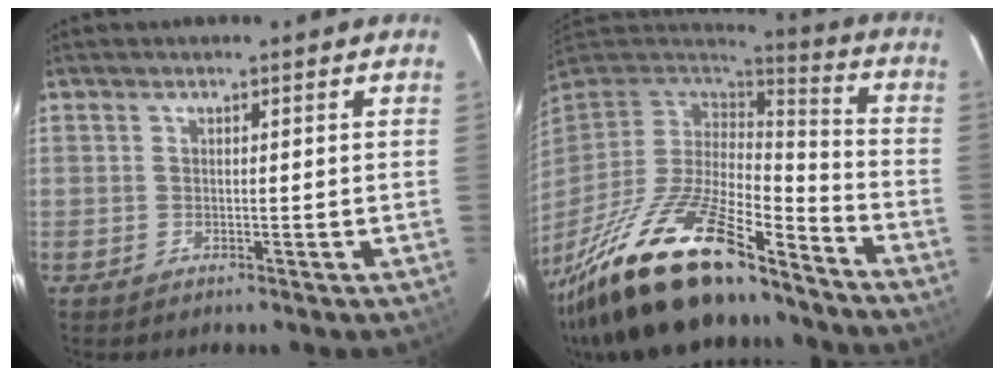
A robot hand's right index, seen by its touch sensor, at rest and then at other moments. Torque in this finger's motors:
{"motor_torque": [1.32, -0.82, 1.05, 0.21]}